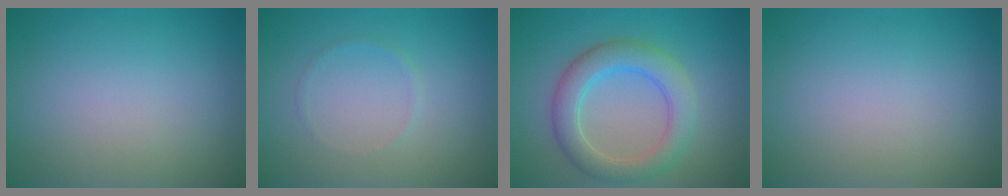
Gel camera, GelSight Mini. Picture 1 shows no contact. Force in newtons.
{"total": 0.6, "press": 0.6, "slide": 0.1}
{"total": 4.7, "press": 4.7, "slide": 0.3}
{"total": 0.0}